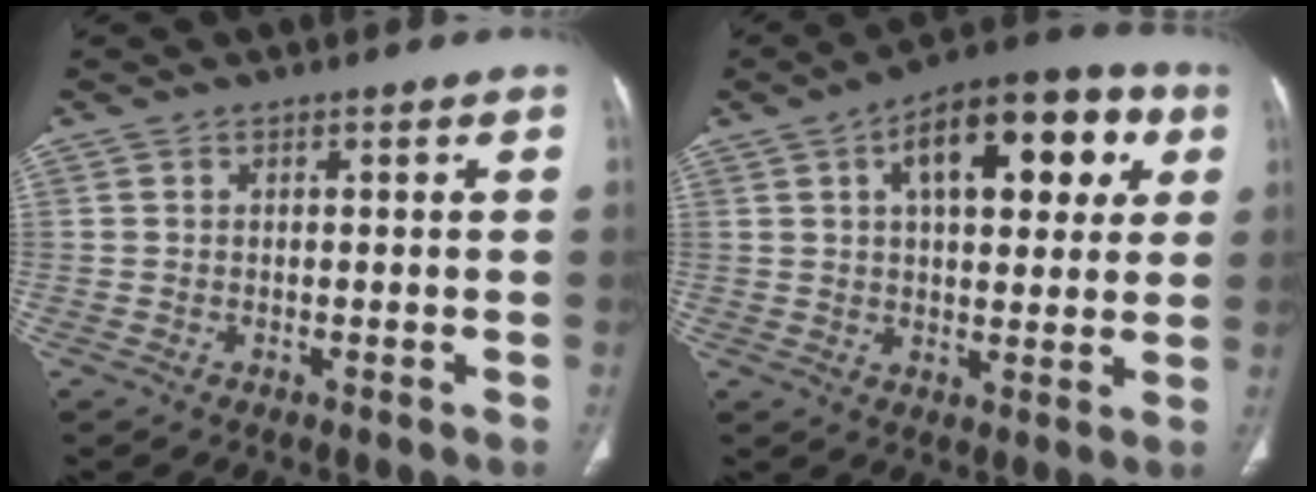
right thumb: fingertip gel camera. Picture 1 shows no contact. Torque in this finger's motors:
{"motor_torque": [0.79, 4.21, 1.07, -0.10, 0.13]}